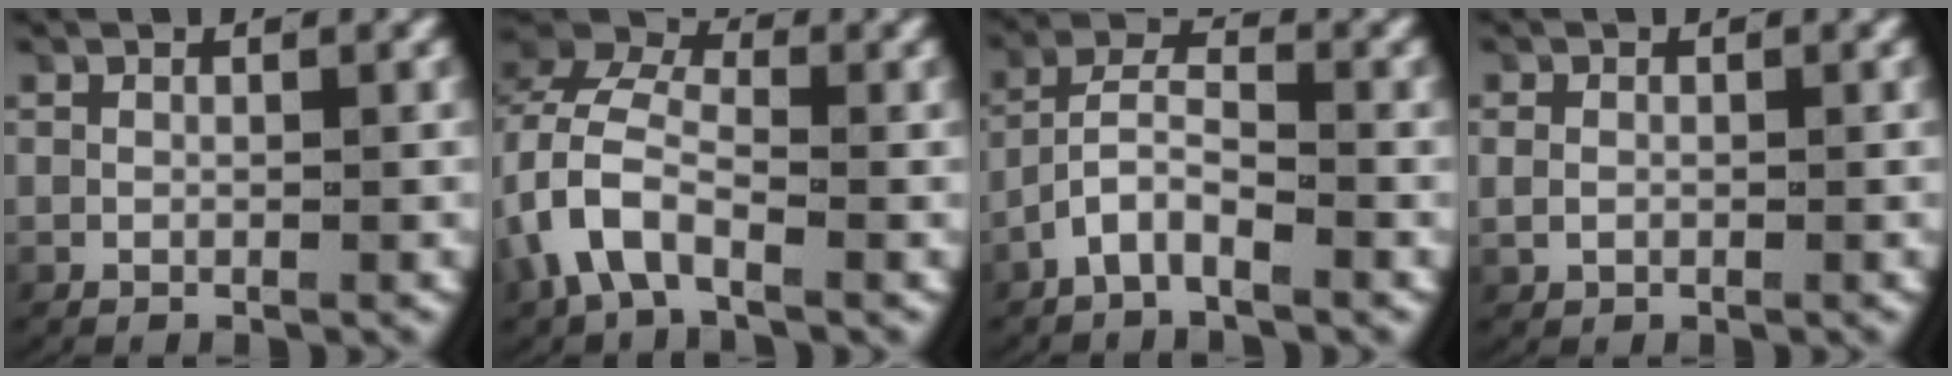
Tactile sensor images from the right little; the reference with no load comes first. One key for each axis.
{"total": 7.0, "fx": -0.2, "fy": 5.3, "fz": 4.5, "tx": -0.109, "ty": 0.000, "tz": -0.013}
{"total": 3.8, "fx": -2.0, "fy": 2.2, "fz": 2.4, "tx": -0.056, "ty": -0.005, "tz": -0.041}
{"total": 1.3, "fx": 0.0, "fy": 1.1, "fz": 0.6, "tx": -0.022, "ty": -0.003, "tz": 0.005}